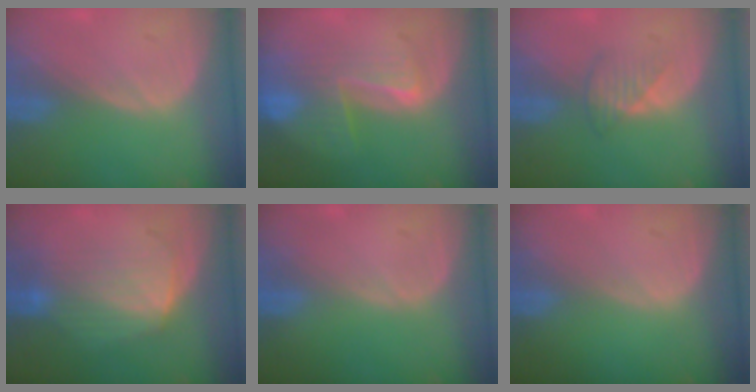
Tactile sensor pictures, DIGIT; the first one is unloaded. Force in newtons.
{"total": 8.5, "press": 7.1, "slide": 4.6}
{"total": 2.7, "press": 2.6, "slide": 0.5}
{"total": 6.7, "press": 6.7, "slide": 0.7}
{"total": 0.0}
{"total": 0.0}